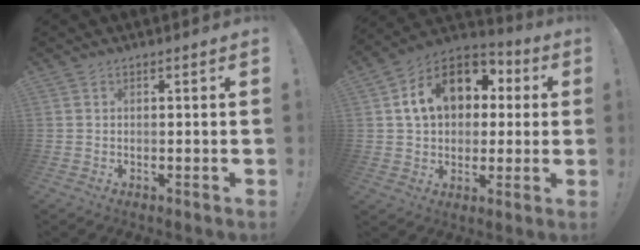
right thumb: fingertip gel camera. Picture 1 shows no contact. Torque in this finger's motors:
{"motor_torque": [1.43, 1.81, 1.22, -0.10, 0.25]}